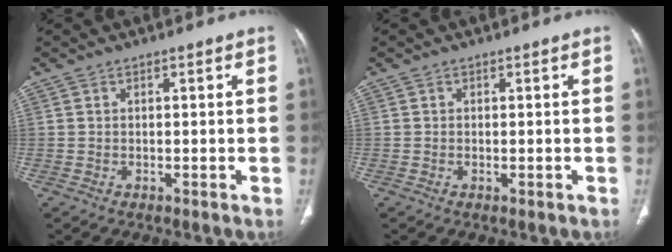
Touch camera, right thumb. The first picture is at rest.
{"total": 0.0}